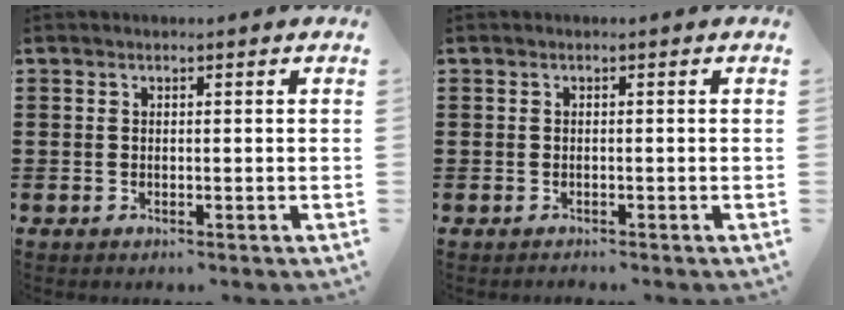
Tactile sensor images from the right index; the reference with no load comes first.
{"total": 0.5, "force": [-0.5, -0.1, 0.0], "torque": [0.000, -0.002, -0.011]}